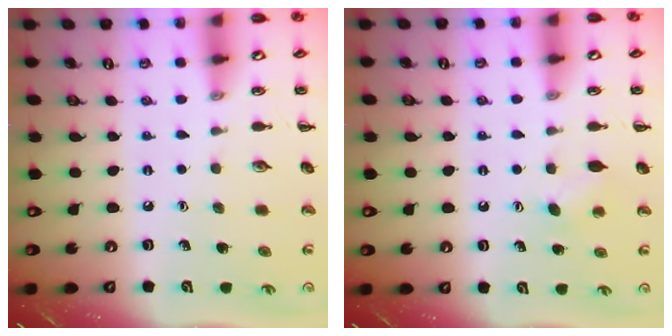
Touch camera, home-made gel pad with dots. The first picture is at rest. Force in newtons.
{"total": 3.6, "press": 3.4, "slide": 1.0}